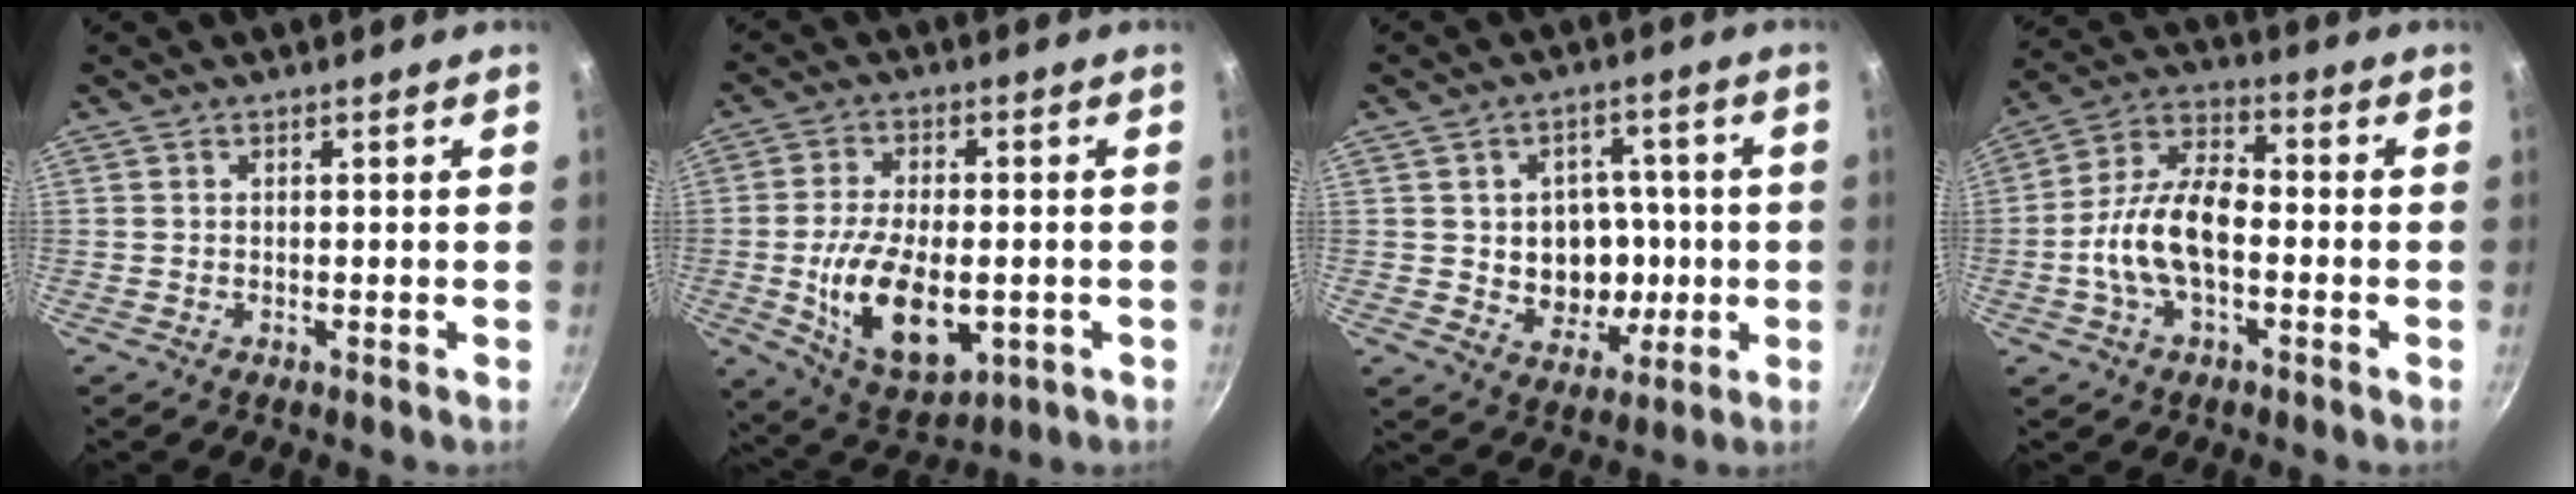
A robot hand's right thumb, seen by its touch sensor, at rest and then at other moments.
{"total": 15.8, "force": [-3.0, 8.5, 13.0], "torque": [-0.218, 0.003, -0.038]}
{"total": 11.3, "force": [-0.4, 9.4, 6.1], "torque": [-0.042, 0.005, 0.007]}
{"total": 13.2, "force": [-2.4, 7.2, 10.8], "torque": [-0.186, 0.043, -0.057]}